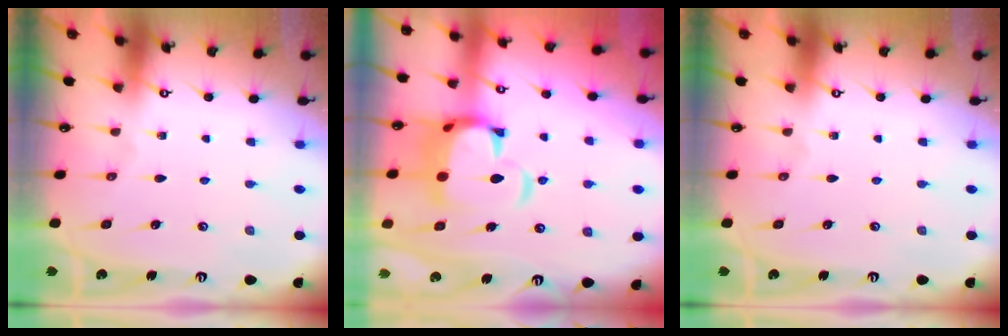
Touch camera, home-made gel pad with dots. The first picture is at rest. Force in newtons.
{"total": 7.7, "press": 7.5, "slide": 1.8}
{"total": 0.0}